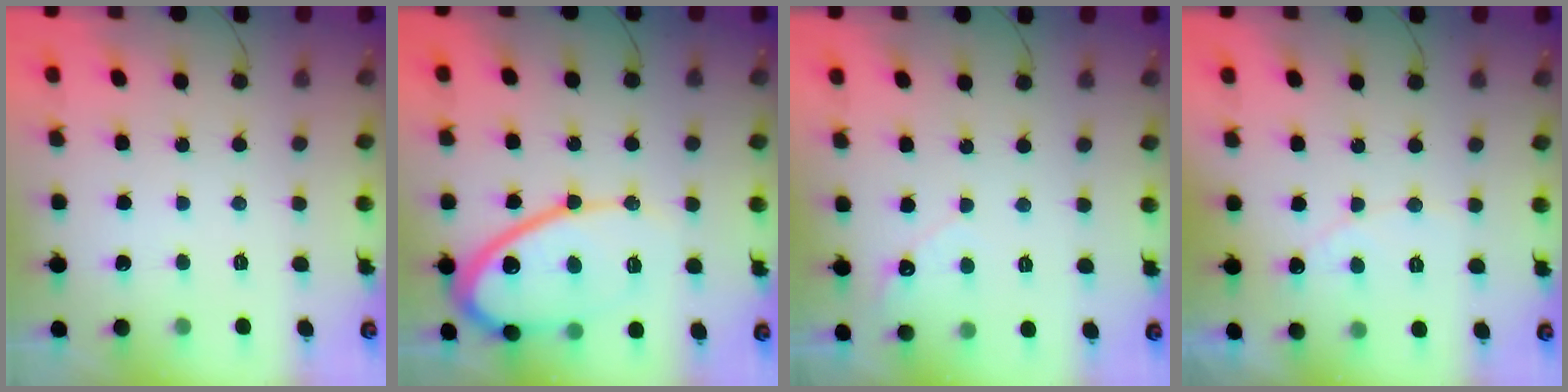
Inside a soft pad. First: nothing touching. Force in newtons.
{"total": 14.9, "press": 14.8, "slide": 1.3}
{"total": 2.7, "press": 2.7, "slide": 0.2}
{"total": 3.9, "press": 3.9, "slide": 0.2}